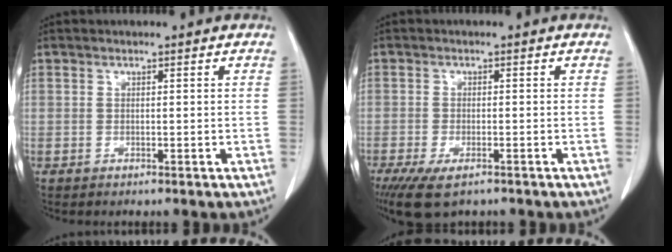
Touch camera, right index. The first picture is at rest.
{"total": 6.9, "force": [-4.8, 2.3, 4.4], "torque": [-0.073, -0.016, -0.077]}